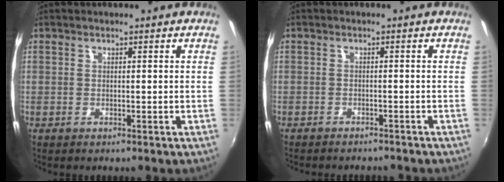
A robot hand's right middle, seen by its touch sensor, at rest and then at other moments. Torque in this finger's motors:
{"motor_torque": [1.07, -1.07, 0.17, 0.05]}